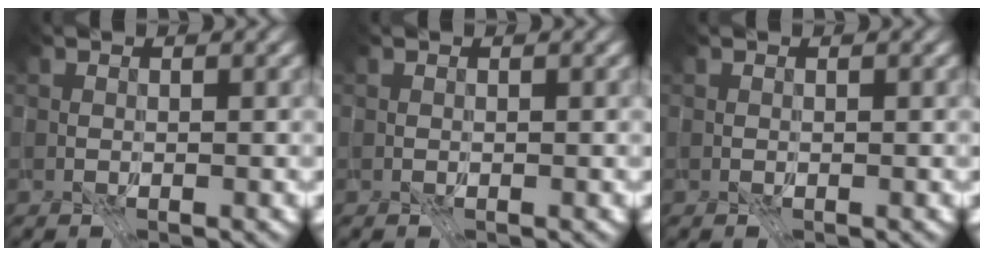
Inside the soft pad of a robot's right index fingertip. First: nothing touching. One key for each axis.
{"total": 0.0}
{"total": 0.0}